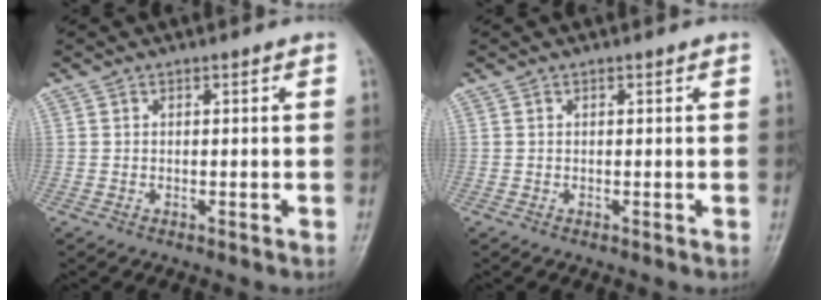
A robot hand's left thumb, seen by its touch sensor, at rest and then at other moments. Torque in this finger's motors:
{"motor_torque": [0.00, 0.00, 0.00, 0.00, 0.00]}